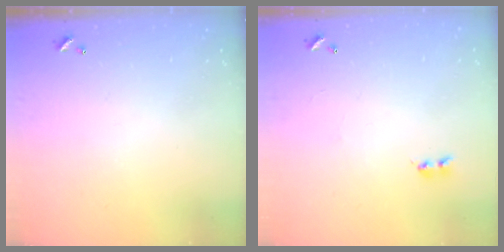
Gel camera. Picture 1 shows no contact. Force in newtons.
{"total": 2.2, "press": 2.1, "slide": 0.6}